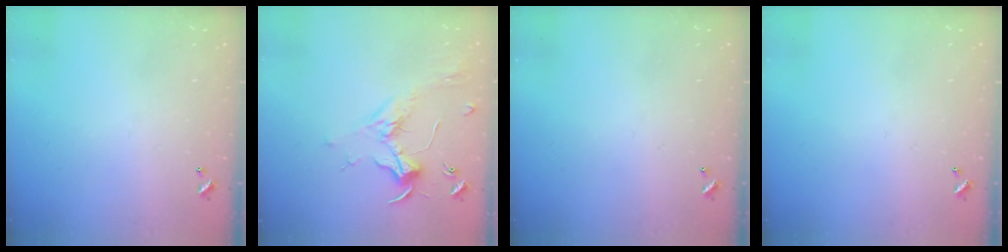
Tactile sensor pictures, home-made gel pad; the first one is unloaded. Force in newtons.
{"total": 1.8, "press": 1.6, "slide": 0.8}
{"total": 0.0}
{"total": 0.0}